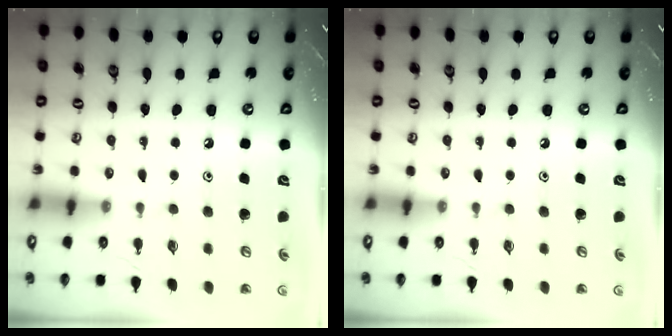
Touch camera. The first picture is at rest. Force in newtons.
{"total": 0.0}